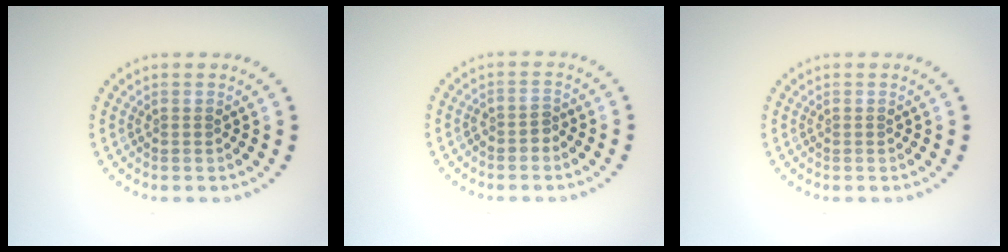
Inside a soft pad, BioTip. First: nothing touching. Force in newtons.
{"total": 1.1, "press": 0.9, "slide": 0.5}
{"total": 0.0}